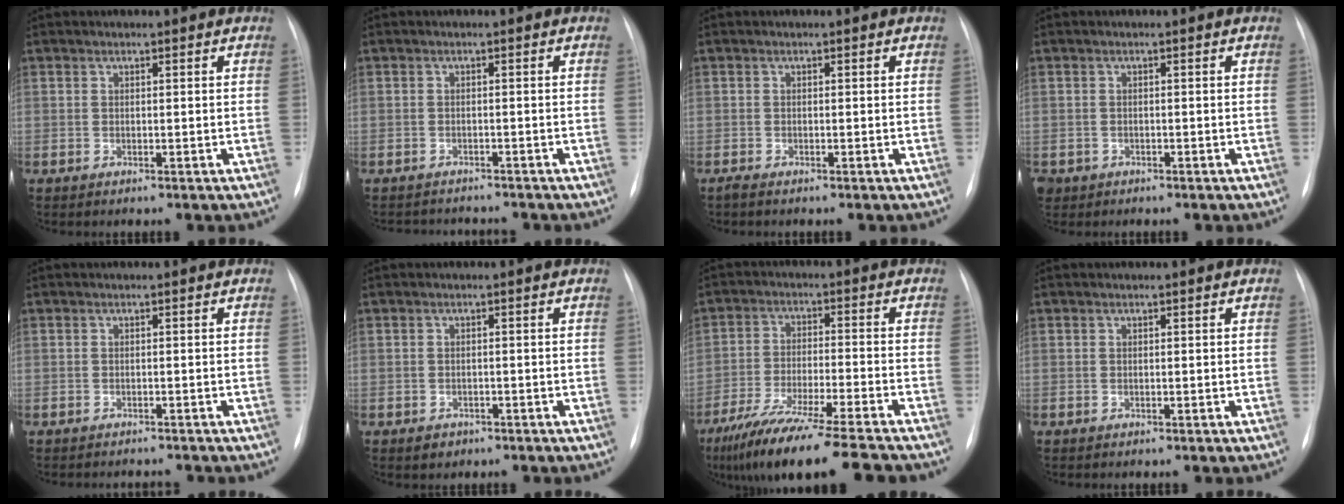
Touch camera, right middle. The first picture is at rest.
{"total": 4.7, "force": [-4.6, 0.9, 0.4], "torque": [0.001, -0.002, -0.062]}
{"total": 0.7, "force": [-0.5, 0.0, 0.4], "torque": [-0.011, -0.003, -0.012]}
{"total": 2.7, "force": [-1.6, 2.1, 0.4], "torque": [-0.008, 0.001, -0.025]}
{"total": 3.0, "force": [-3.0, 0.4, 0.3], "torque": [0.003, -0.004, -0.035]}
{"total": 1.7, "force": [-1.1, 1.3, 0.4], "torque": [-0.007, 0.002, -0.010]}
{"total": 17.7, "force": [-14.5, 0.0, 10.1], "torque": [-0.173, -0.046, -0.240]}
{"total": 0.0}